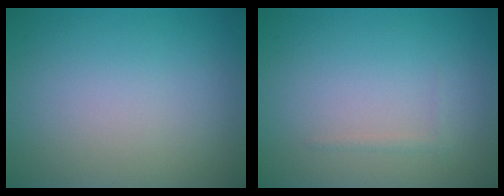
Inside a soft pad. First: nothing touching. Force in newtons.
{"total": 0.5, "press": 0.5, "slide": 0.0}